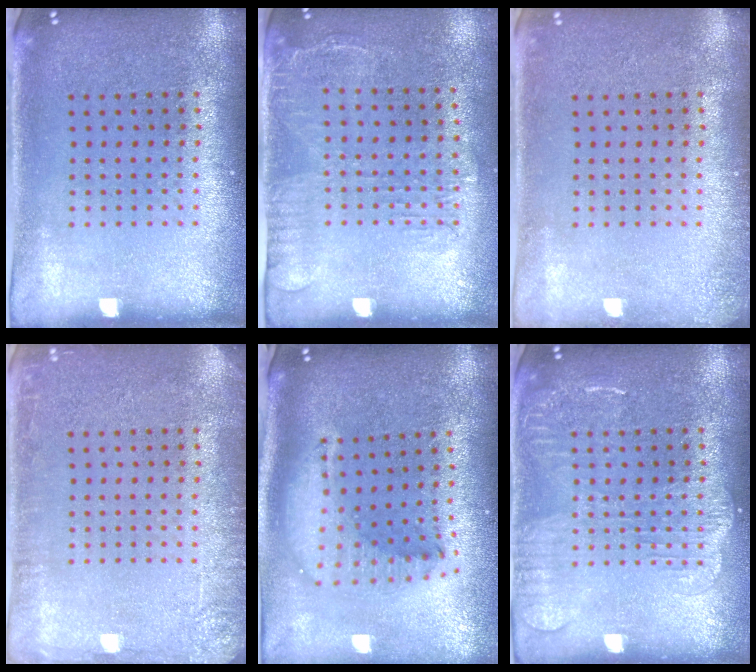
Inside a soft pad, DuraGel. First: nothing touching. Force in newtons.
{"total": 1.6, "press": 1.2, "slide": 1.0}
{"total": 1.1, "press": 1.0, "slide": 0.2}
{"total": 2.4, "press": 2.3, "slide": 0.3}
{"total": 2.1, "press": 1.6, "slide": 1.3}
{"total": 2.8, "press": 2.7, "slide": 0.4}